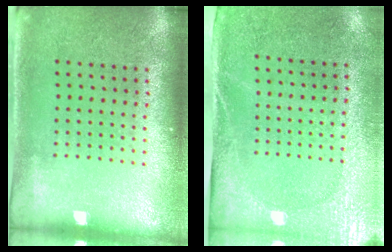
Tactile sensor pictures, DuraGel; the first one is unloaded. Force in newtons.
{"total": 2.8, "press": 2.3, "slide": 1.6}